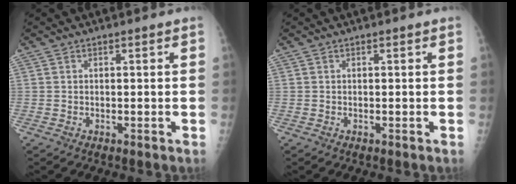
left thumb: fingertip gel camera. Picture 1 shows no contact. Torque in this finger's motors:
{"motor_torque": [0.01, 0.01, -0.07, -0.07, 0.00]}